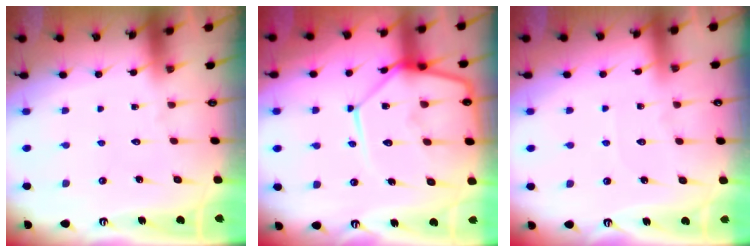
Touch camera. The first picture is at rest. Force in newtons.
{"total": 17.5, "press": 17.4, "slide": 1.6}
{"total": 1.9, "press": 1.9, "slide": 0.3}